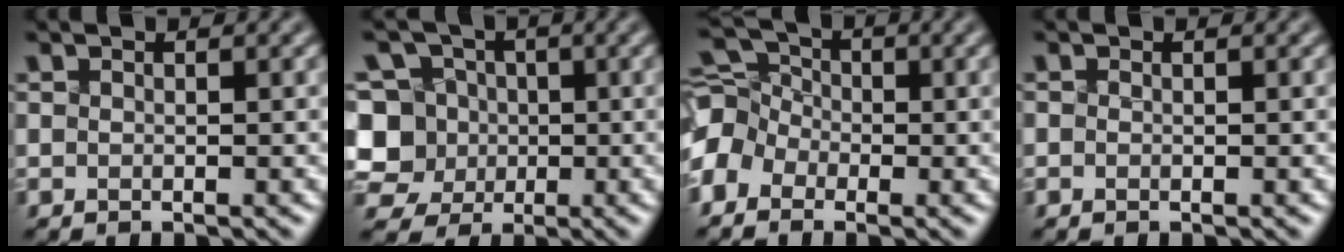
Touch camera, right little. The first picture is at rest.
{"total": 7.6, "force": [-0.5, 7.3, 2.3], "torque": [-0.069, 0.042, -0.030]}
{"total": 5.3, "force": [-2.3, 4.0, 2.5], "torque": [-0.051, 0.012, -0.052]}
{"total": 0.0}